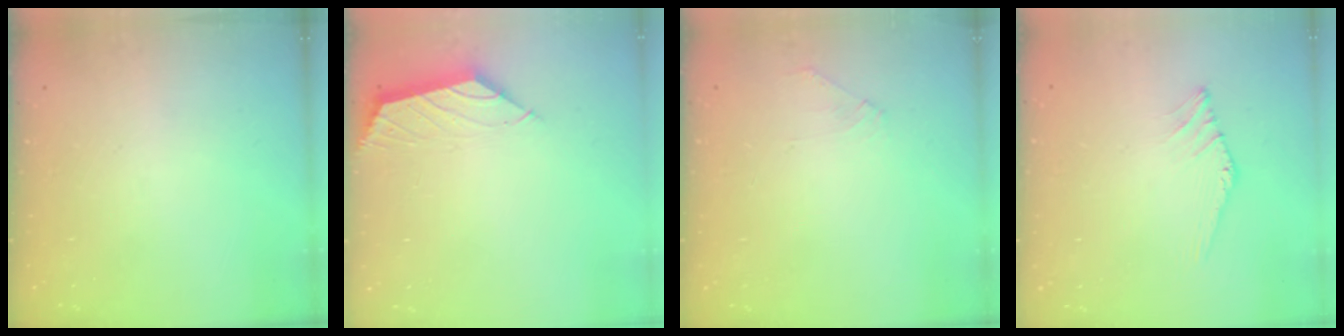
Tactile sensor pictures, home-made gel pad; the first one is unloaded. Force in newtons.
{"total": 2.0, "press": 1.9, "slide": 0.3}
{"total": 3.2, "press": 3.2, "slide": 0.6}
{"total": 0.9, "press": 0.8, "slide": 0.4}